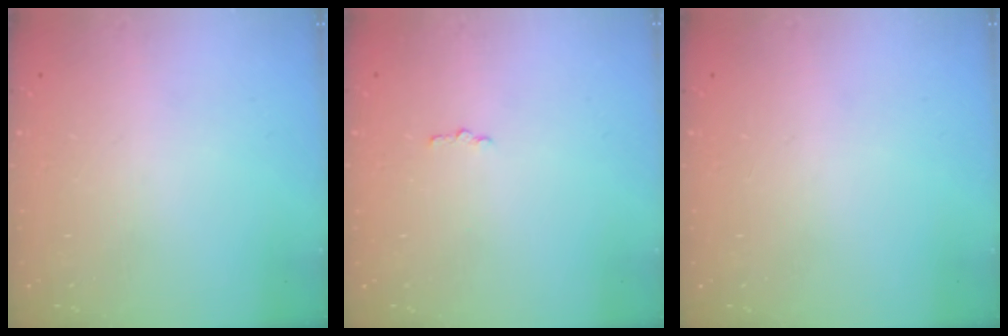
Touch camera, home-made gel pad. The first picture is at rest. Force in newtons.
{"total": 1.5, "press": 1.4, "slide": 0.3}
{"total": 0.0}